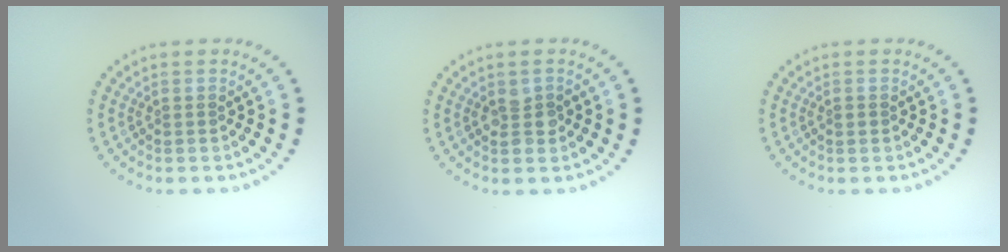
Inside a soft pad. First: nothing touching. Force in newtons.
{"total": 2.0, "press": 1.9, "slide": 0.2}
{"total": 0.5, "press": 0.5, "slide": 0.0}